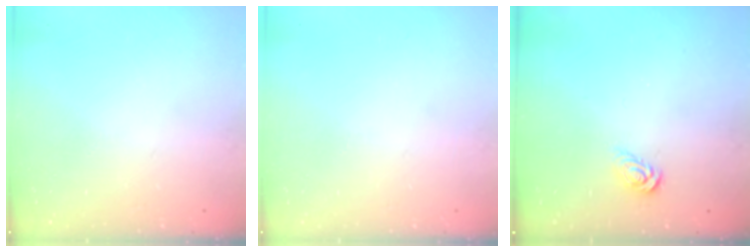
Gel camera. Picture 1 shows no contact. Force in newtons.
{"total": 0.0}
{"total": 3.5, "press": 3.5, "slide": 0.1}